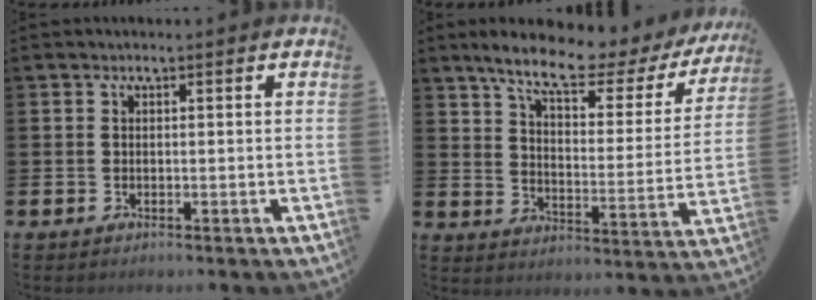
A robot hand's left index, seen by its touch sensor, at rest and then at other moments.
{"total": 9.3, "force": [7.6, 2.1, 5.0], "torque": [-0.120, -0.044, 0.125]}